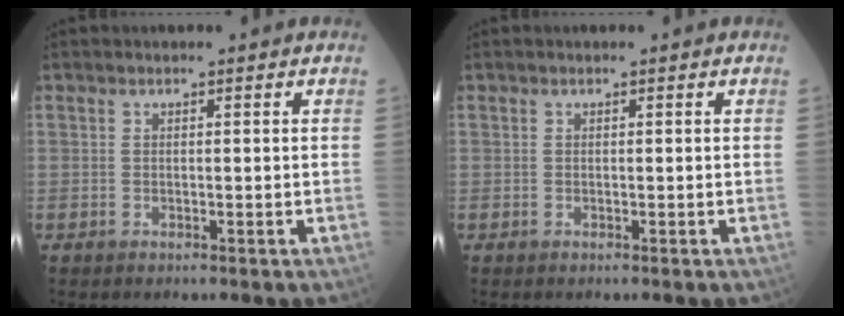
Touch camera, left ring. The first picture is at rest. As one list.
[{"total": 0.0}]